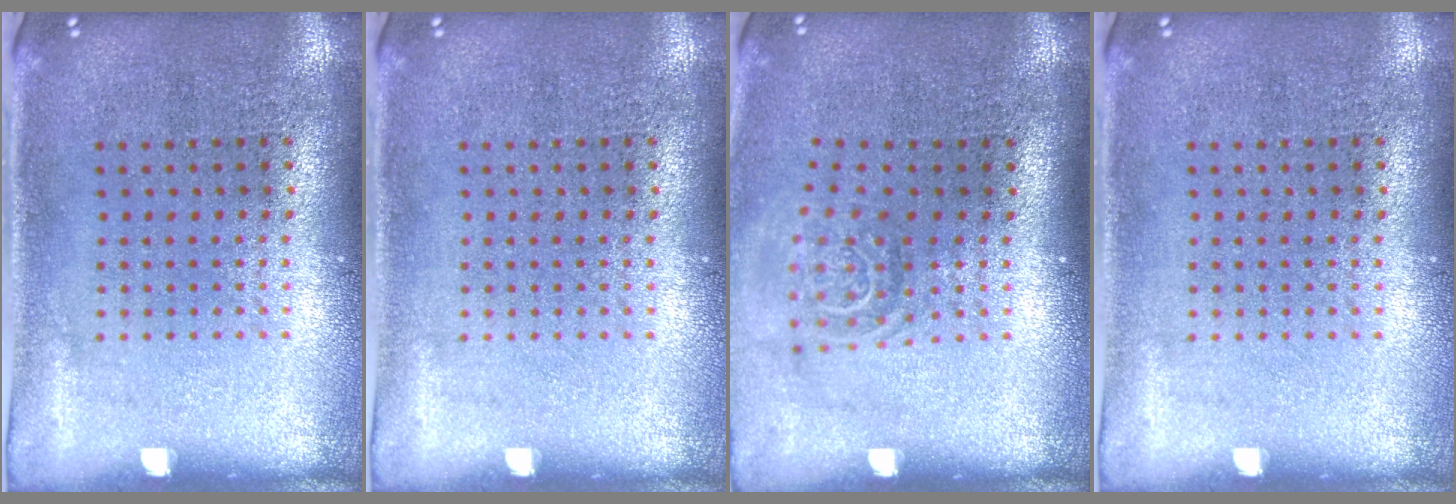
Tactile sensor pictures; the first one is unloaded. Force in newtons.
{"total": 0.0}
{"total": 1.6, "press": 1.1, "slide": 1.1}
{"total": 0.0}